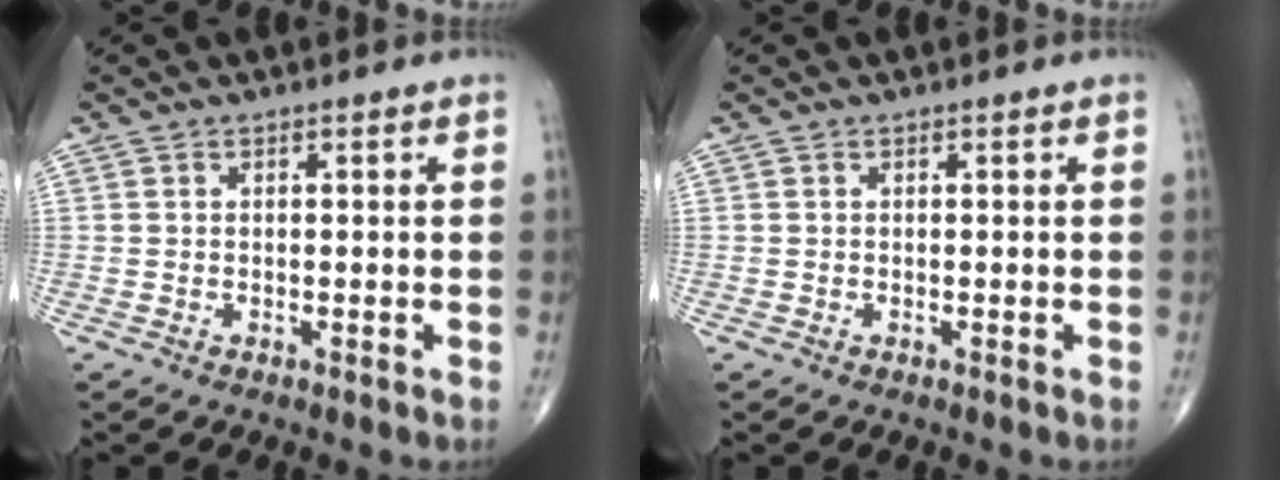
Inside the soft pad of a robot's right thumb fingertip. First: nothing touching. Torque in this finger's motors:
{"motor_torque": [0.36, 0.21, 0.15, -0.10, -0.01]}